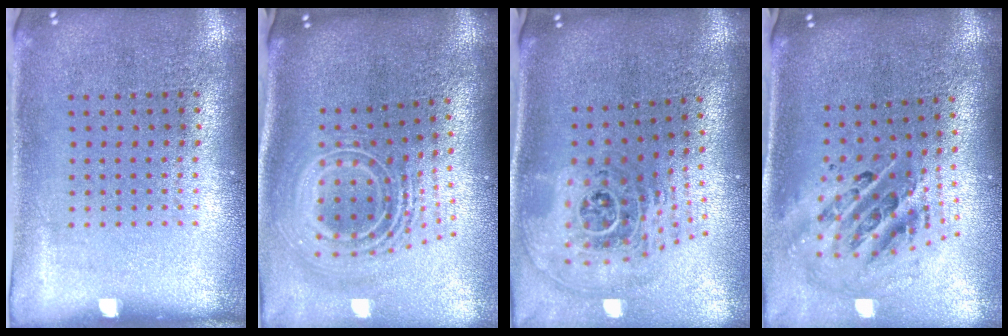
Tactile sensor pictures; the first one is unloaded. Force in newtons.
{"total": 2.8, "press": 1.9, "slide": 2.0}
{"total": 2.2, "press": 1.6, "slide": 1.5}
{"total": 1.9, "press": 1.5, "slide": 1.2}